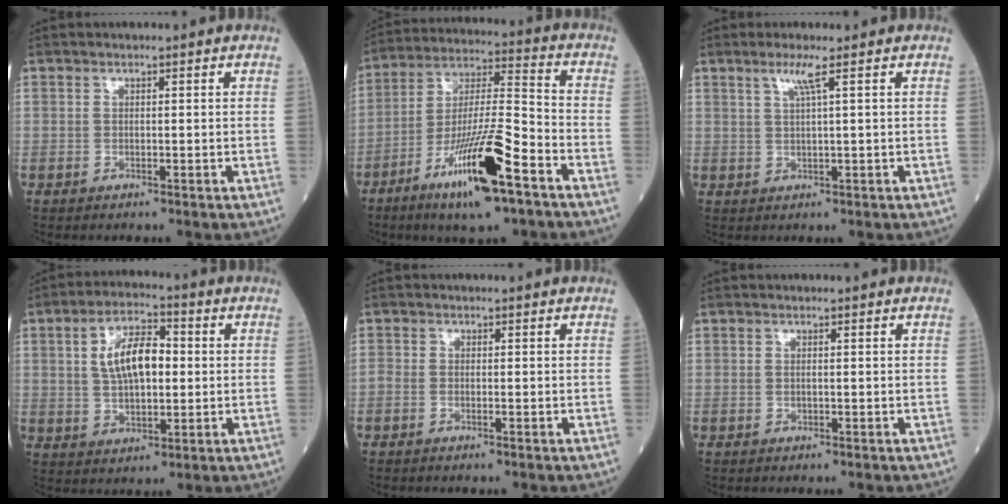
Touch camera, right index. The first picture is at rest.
{"total": 16.3, "force": [-8.7, 1.7, 13.7], "torque": [-0.268, -0.020, -0.150]}
{"total": 2.8, "force": [1.4, -0.6, 2.3], "torque": [-0.050, -0.001, 0.029]}
{"total": 9.4, "force": [1.4, 4.2, 8.3], "torque": [-0.158, 0.017, 0.025]}
{"total": 0.9, "force": [-0.5, 0.4, 0.6], "torque": [-0.016, 0.000, -0.009]}
{"total": 0.0}